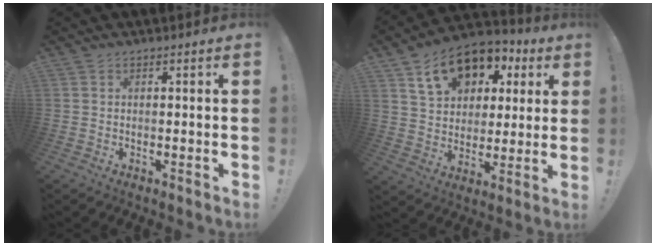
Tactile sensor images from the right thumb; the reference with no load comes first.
{"total": 16.5, "force": [8.2, 11.5, 8.6], "torque": [-0.124, -0.034, 0.152]}